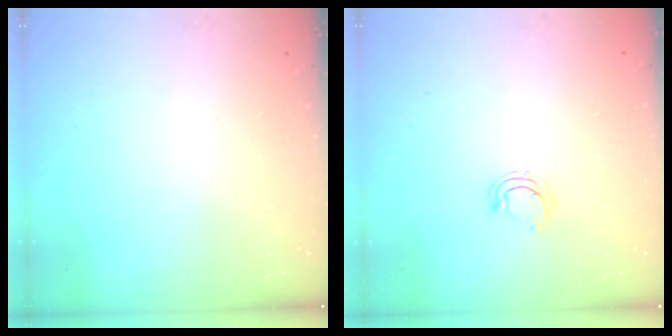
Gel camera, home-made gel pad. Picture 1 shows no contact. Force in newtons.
{"total": 4.1, "press": 4.1, "slide": 0.3}